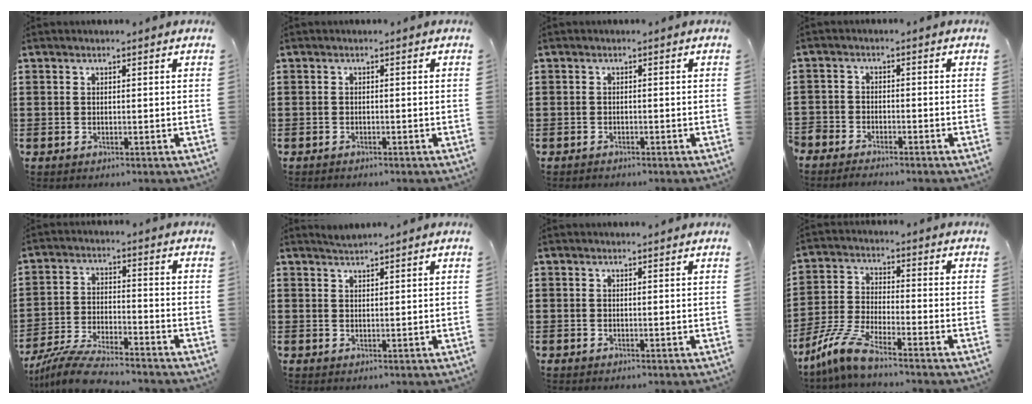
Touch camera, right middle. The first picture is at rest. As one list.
[{"total": 0.6, "force": [-0.6, 0.1, 0.1], "torque": [-0.003, -0.001, -0.013]}, {"total": 0.8, "force": [-0.8, 0.2, 0.0], "torque": [-0.003, 0.001, -0.017]}, {"total": 2.6, "force": [-2.5, 0.5, -0.3], "torque": [-0.002, 0.003, -0.056]}, {"total": 7.5, "force": [-6.9, 0.6, 2.7], "torque": [-0.063, -0.001, -0.136]}, {"total": 1.4, "force": [1.4, 0.0, 0.1], "torque": [-0.004, 0.003, 0.027]}, {"total": 0.0}, {"total": 7.2, "force": [-5.8, 0.8, 4.2], "torque": [-0.106, -0.013, -0.119]}]